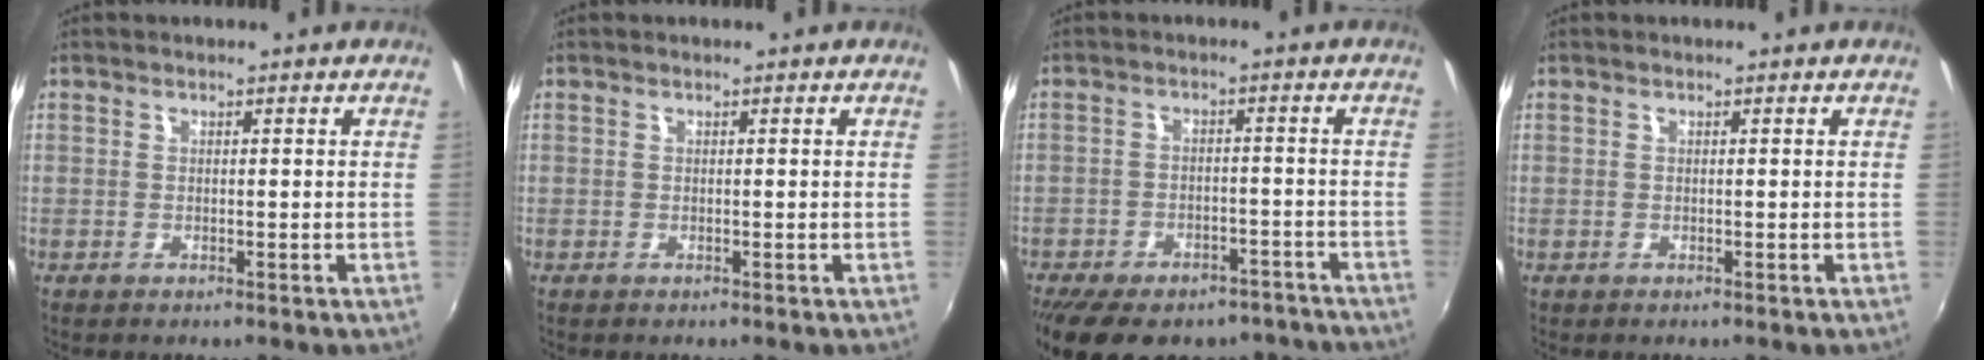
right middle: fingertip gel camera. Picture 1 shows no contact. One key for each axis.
{"total": 0.0}
{"total": 20.0, "fx": -16.0, "fy": 9.0, "fz": 8.1, "tx": -0.176, "ty": 0.000, "tz": -0.200}
{"total": 0.0}